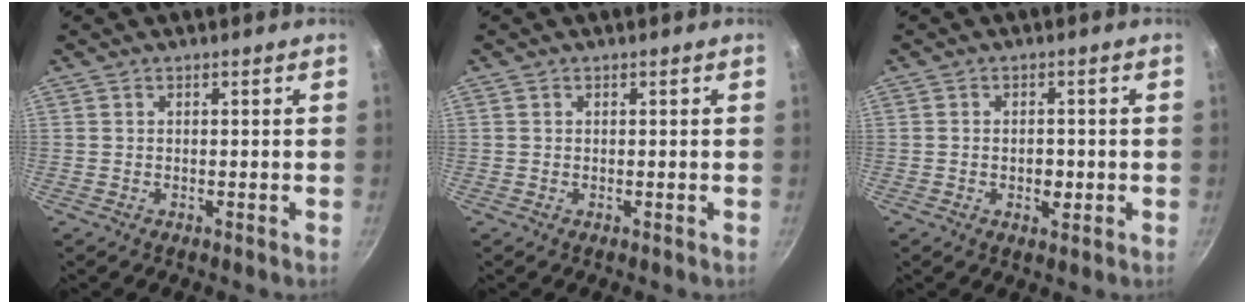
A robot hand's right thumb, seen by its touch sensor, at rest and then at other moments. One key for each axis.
{"total": 0.0}
{"total": 3.1, "fx": -0.7, "fy": 2.0, "fz": 2.2, "tx": -0.028, "ty": 0.001, "tz": -0.011}